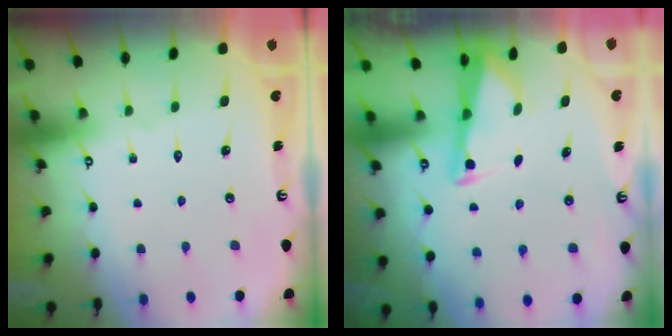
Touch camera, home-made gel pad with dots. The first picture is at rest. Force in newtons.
{"total": 2.4, "press": 2.4, "slide": 0.2}